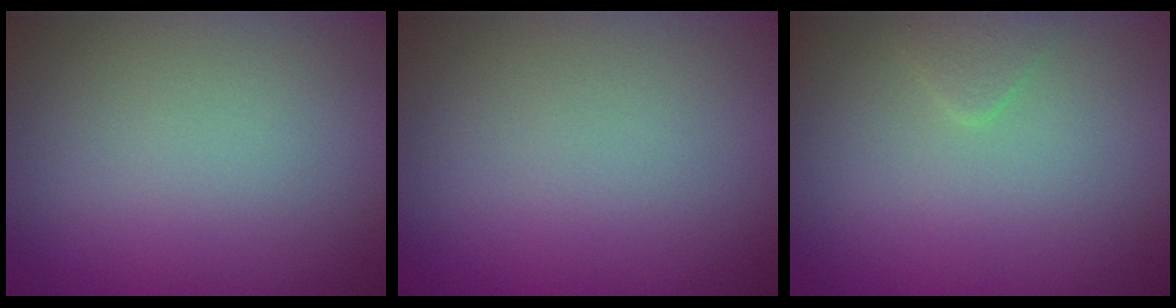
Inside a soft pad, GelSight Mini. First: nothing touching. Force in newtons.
{"total": 0.0}
{"total": 0.8, "press": 0.8, "slide": 0.1}